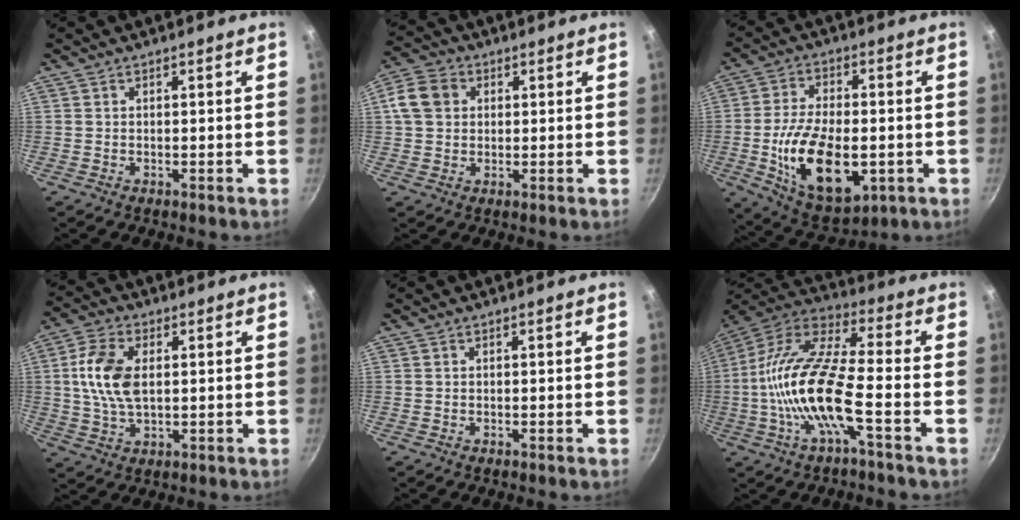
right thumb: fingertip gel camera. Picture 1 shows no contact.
{"total": 7.9, "force": [1.6, 6.6, 4.2], "torque": [-0.062, 0.011, 0.014]}
{"total": 18.4, "force": [-3.5, 9.9, 15.0], "torque": [-0.250, 0.004, -0.049]}
{"total": 10.3, "force": [1.4, 6.0, 8.2], "torque": [-0.156, 0.009, 0.024]}
{"total": 0.0}
{"total": 17.8, "force": [-4.2, 5.0, 16.5], "torque": [-0.321, 0.042, -0.099]}